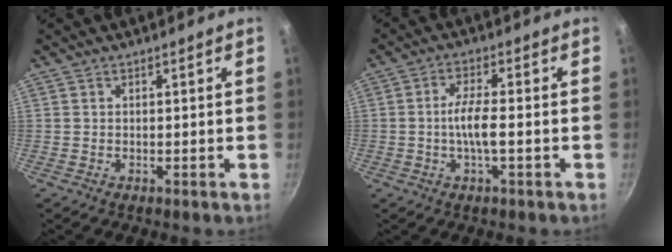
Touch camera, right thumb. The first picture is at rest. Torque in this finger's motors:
{"motor_torque": [2.73, 2.28, 1.70, -1.07, 0.70]}